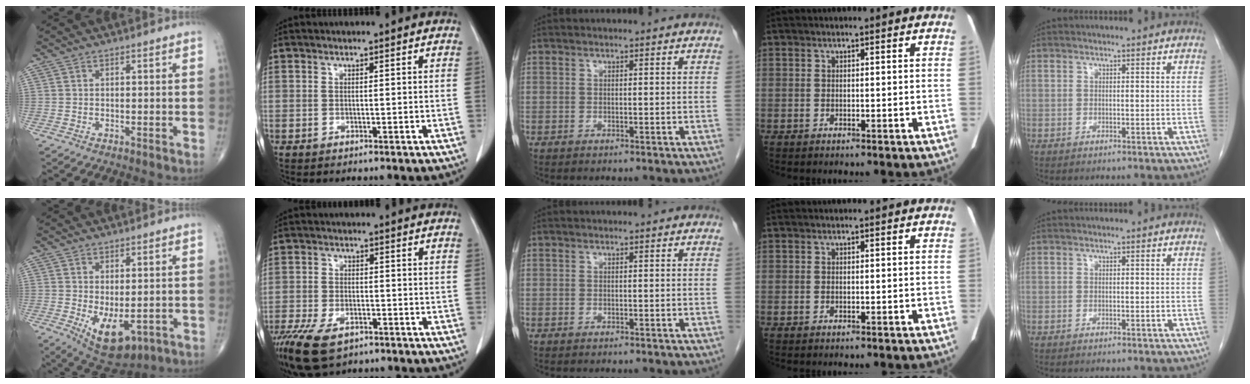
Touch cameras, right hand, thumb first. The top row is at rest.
{"thumb": {"total": 9.5, "force": [-2.2, 4.9, 7.9], "torque": [-0.110, -0.010, -0.011]}, "index": {"total": 10.6, "force": [-6.9, 4.8, 6.4], "torque": [-0.133, -0.012, -0.113]}}